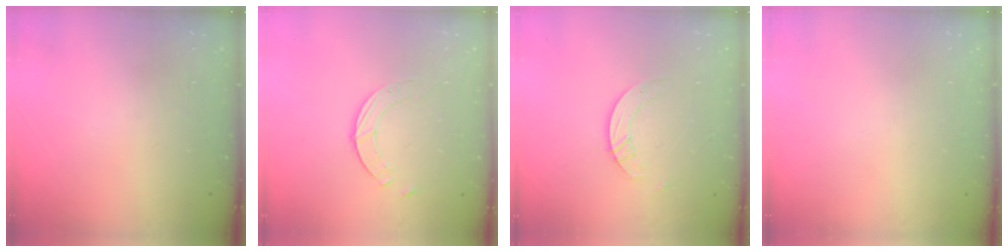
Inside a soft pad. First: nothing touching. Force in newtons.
{"total": 2.3, "press": 2.3, "slide": 0.3}
{"total": 3.2, "press": 3.1, "slide": 0.3}
{"total": 0.0}